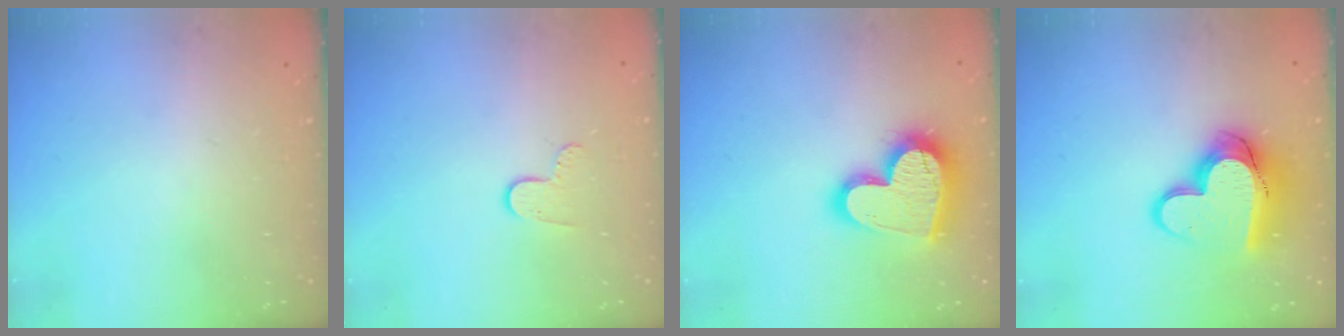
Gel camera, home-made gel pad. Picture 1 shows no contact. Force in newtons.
{"total": 6.0, "press": 6.0, "slide": 0.5}
{"total": 18.1, "press": 18.0, "slide": 1.5}
{"total": 14.5, "press": 14.5, "slide": 1.2}